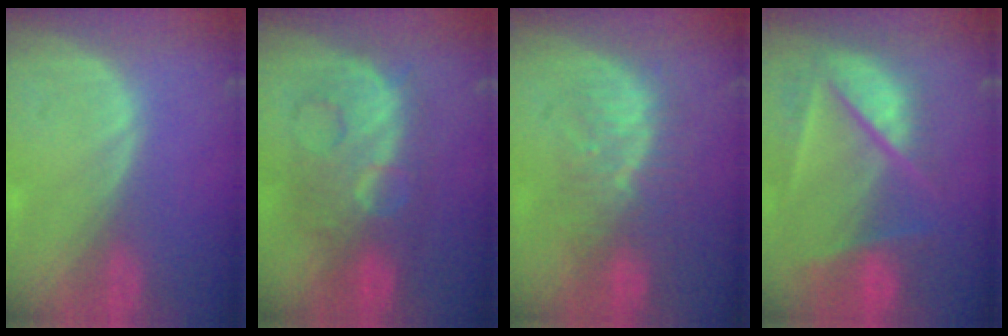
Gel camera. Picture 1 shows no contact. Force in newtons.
{"total": 9.1, "press": 9.0, "slide": 0.3}
{"total": 8.5, "press": 7.8, "slide": 3.5}
{"total": 9.8, "press": 8.4, "slide": 5.1}